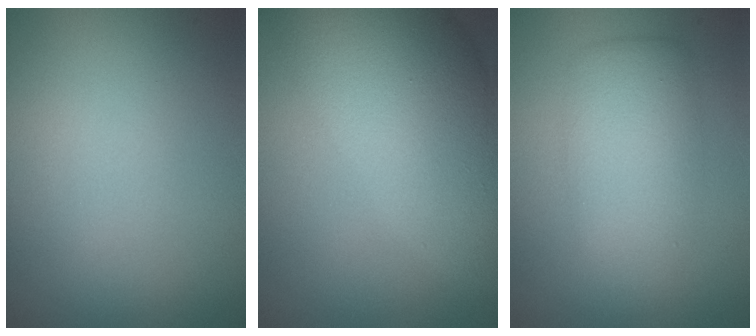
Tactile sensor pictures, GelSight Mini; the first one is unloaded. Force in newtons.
{"total": 11.5, "press": 11.5, "slide": 0.4}
{"total": 5.0, "press": 5.0, "slide": 0.1}